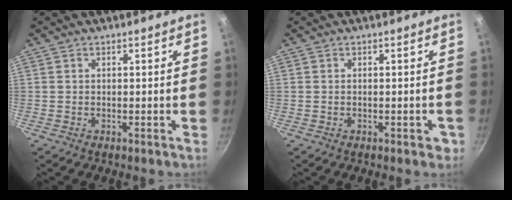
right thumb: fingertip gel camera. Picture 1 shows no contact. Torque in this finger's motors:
{"motor_torque": [0.31, 0.32, -0.29, 0.14, 0.05]}